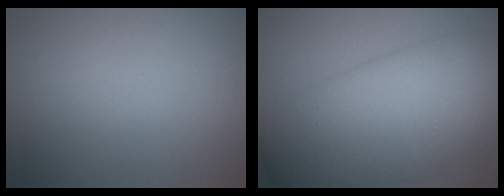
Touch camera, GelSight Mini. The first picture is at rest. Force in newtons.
{"total": 12.1, "press": 12.1, "slide": 0.2}